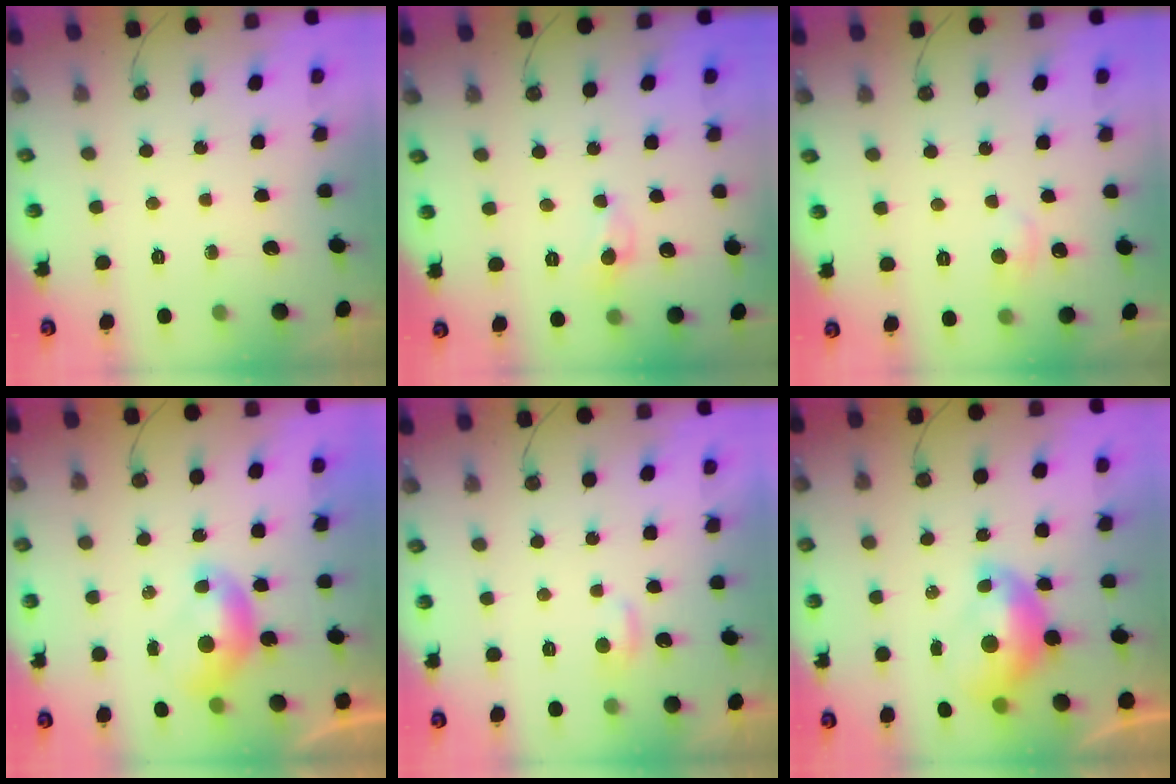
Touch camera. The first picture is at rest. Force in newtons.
{"total": 0.0}
{"total": 0.9, "press": 0.4, "slide": 0.8}
{"total": 0.0}
{"total": 2.2, "press": 2.2, "slide": 0.3}
{"total": 2.5, "press": 2.4, "slide": 0.7}